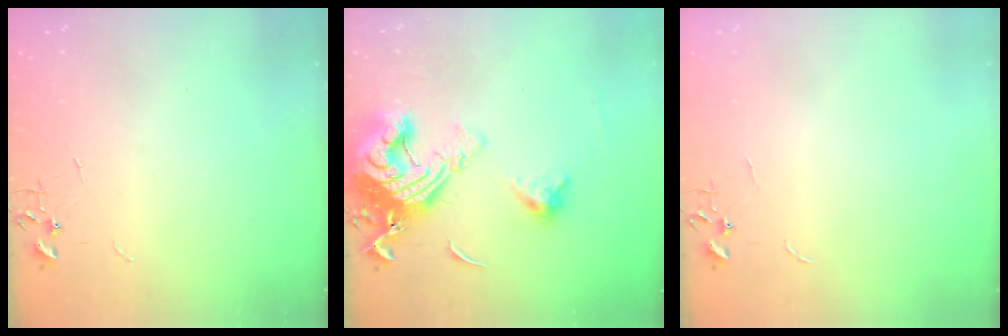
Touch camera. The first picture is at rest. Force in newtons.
{"total": 18.1, "press": 18.0, "slide": 1.9}
{"total": 0.0}